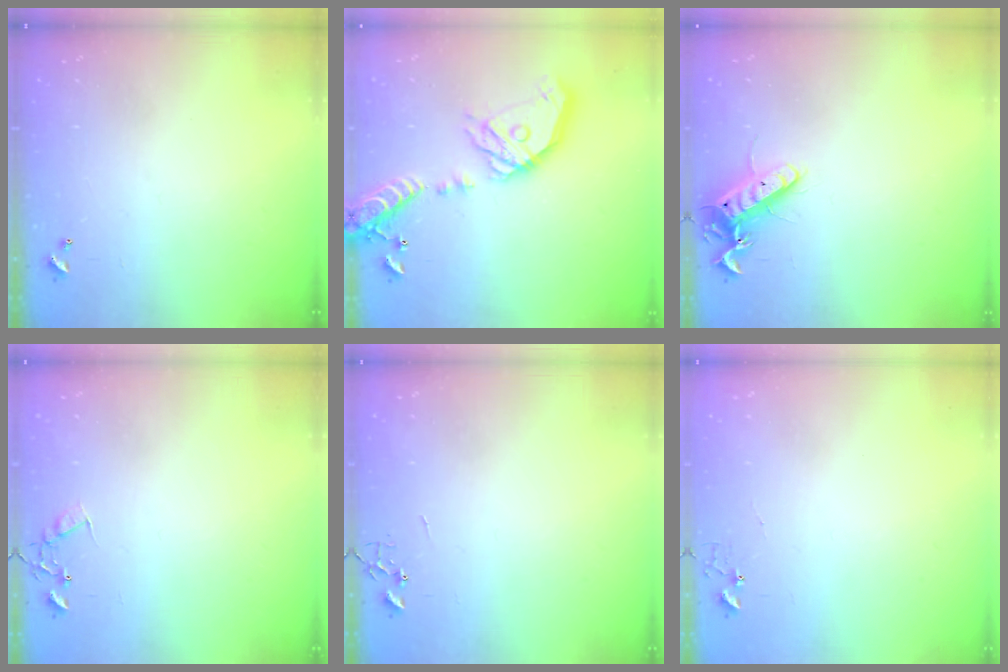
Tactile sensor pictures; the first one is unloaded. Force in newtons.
{"total": 21.8, "press": 21.5, "slide": 3.7}
{"total": 12.4, "press": 12.4, "slide": 1.1}
{"total": 7.1, "press": 7.1, "slide": 0.5}
{"total": 0.0}
{"total": 3.4, "press": 3.4, "slide": 0.3}